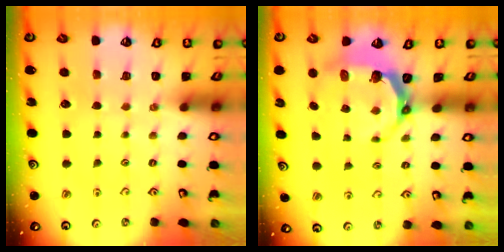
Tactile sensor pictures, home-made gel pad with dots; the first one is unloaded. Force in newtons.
{"total": 5.6, "press": 4.2, "slide": 3.7}